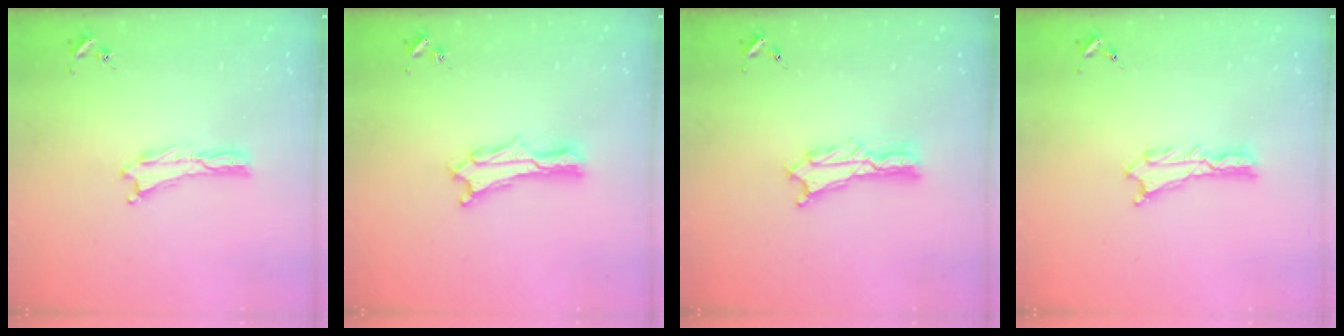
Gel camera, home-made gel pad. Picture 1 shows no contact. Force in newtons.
{"total": 1.9, "press": 1.9, "slide": 0.2}
{"total": 2.7, "press": 2.6, "slide": 0.3}
{"total": 0.7, "press": 0.6, "slide": 0.2}